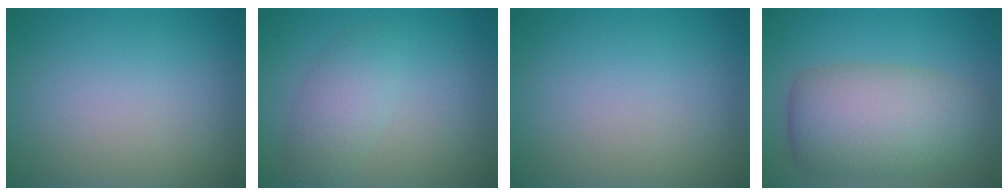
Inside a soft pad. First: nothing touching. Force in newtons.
{"total": 2.7, "press": 2.7, "slide": 0.0}
{"total": 0.0}
{"total": 7.5, "press": 7.4, "slide": 0.6}